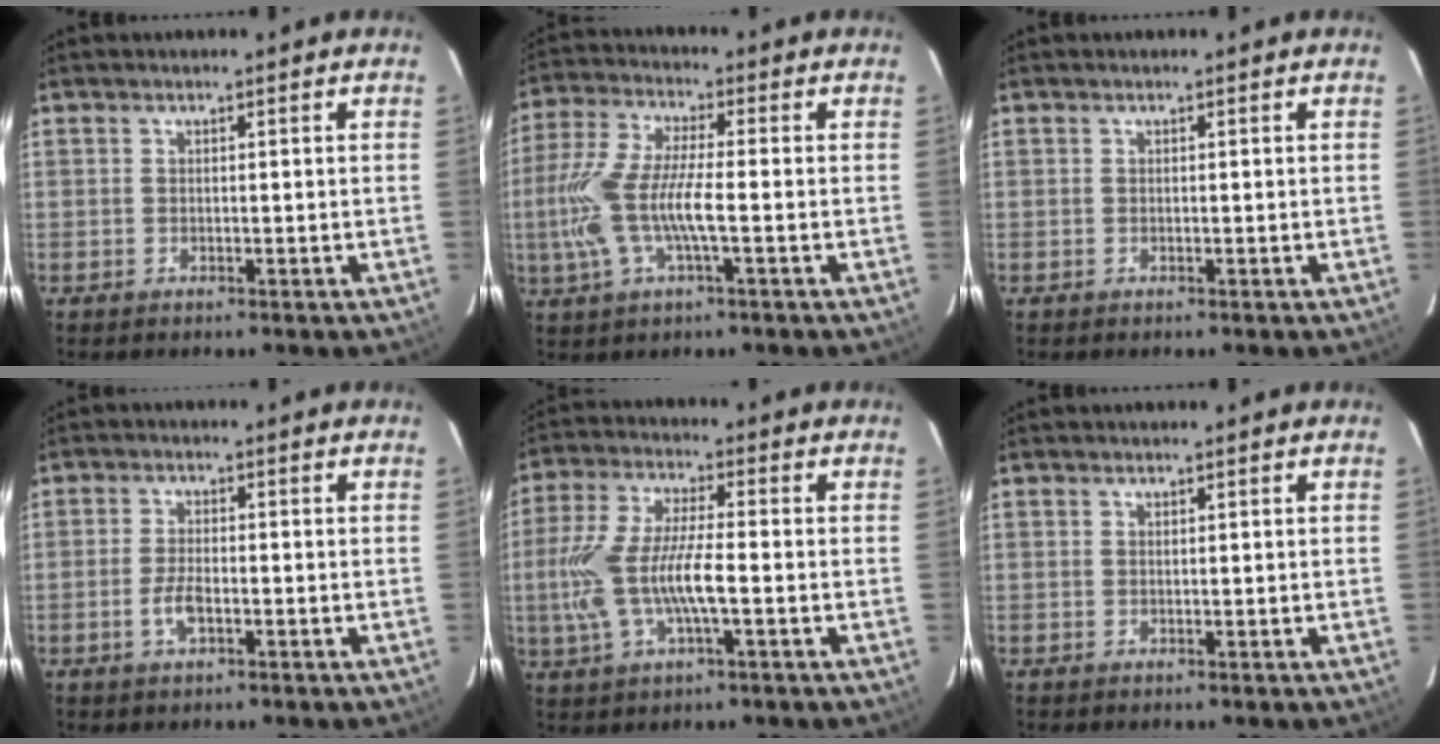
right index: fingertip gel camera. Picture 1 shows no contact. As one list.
[{"total": 13.2, "force": [-2.4, 3.0, 12.6], "torque": [-0.271, -0.003, -0.049]}, {"total": 0.0}, {"total": 3.8, "force": [-1.5, 1.5, 3.2], "torque": [-0.070, -0.001, -0.028]}, {"total": 13.1, "force": [-2.4, 3.7, 12.4], "torque": [-0.264, -0.004, -0.047]}, {"total": 0.0}]